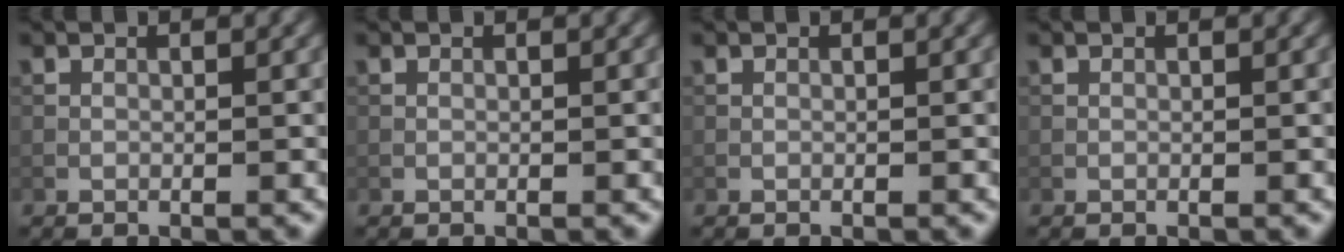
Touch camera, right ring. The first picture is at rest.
{"total": 0.0}
{"total": 0.0}
{"total": 0.0}